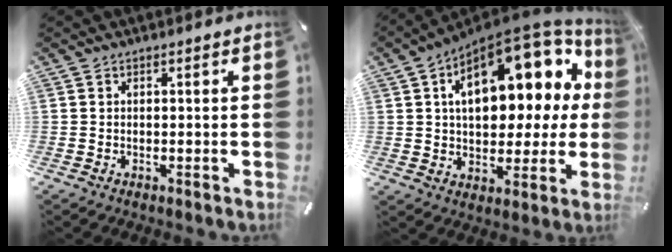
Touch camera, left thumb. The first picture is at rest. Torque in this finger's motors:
{"motor_torque": [2.50, 2.50, 1.65, -1.12, 0.73]}